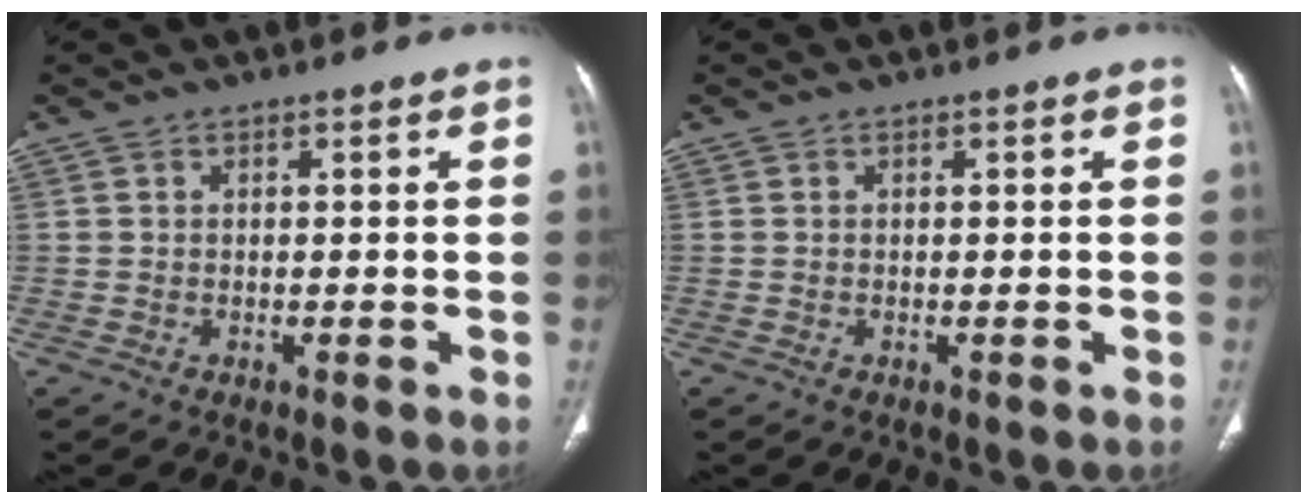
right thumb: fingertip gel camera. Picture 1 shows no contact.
{"total": 0.0}